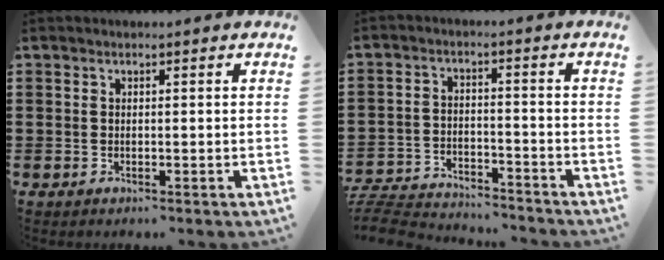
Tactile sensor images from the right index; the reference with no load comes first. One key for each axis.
{"total": 5.9, "fx": -5.8, "fy": 0.6, "fz": 0.8, "tx": -0.030, "ty": 0.000, "tz": -0.120}